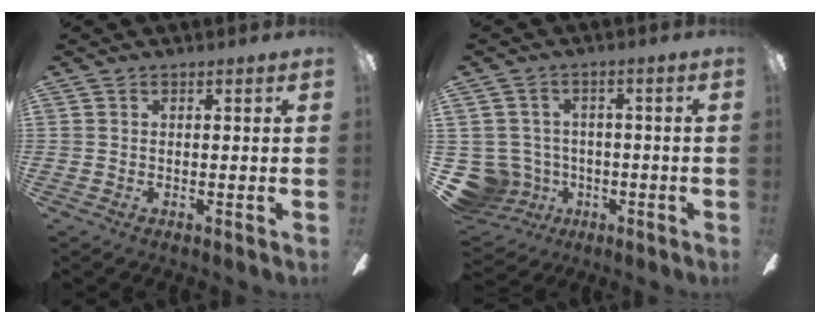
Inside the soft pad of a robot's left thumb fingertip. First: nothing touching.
{"total": 8.6, "force": [-1.9, 8.1, 2.2], "torque": [-0.097, 0.009, -0.032]}